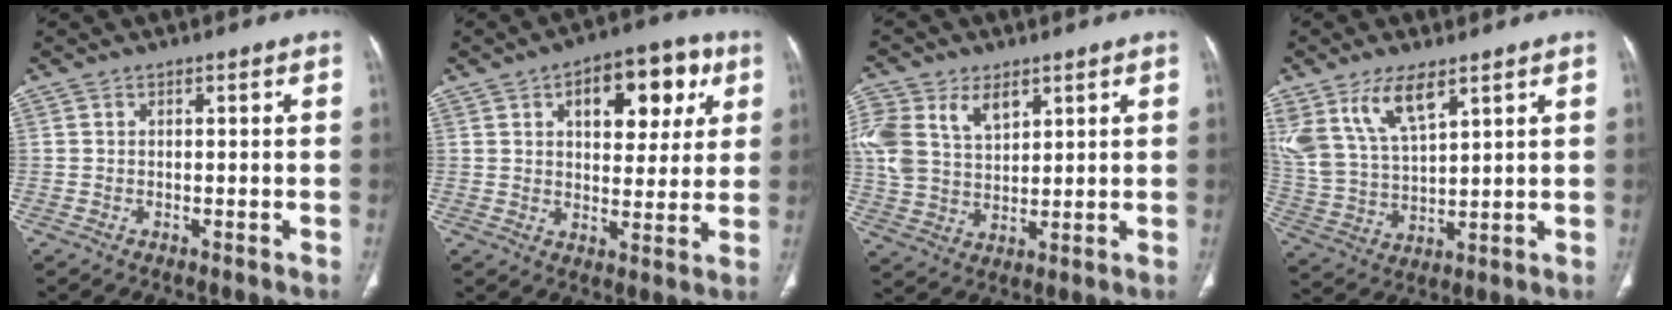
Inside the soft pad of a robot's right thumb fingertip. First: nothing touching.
{"total": 14.6, "force": [5.7, 8.0, 10.8], "torque": [-0.099, -0.002, 0.078]}
{"total": 15.7, "force": [6.6, 10.5, 9.6], "torque": [-0.215, -0.005, 0.131]}
{"total": 12.6, "force": [7.4, 5.3, 8.7], "torque": [-0.169, -0.024, 0.157]}